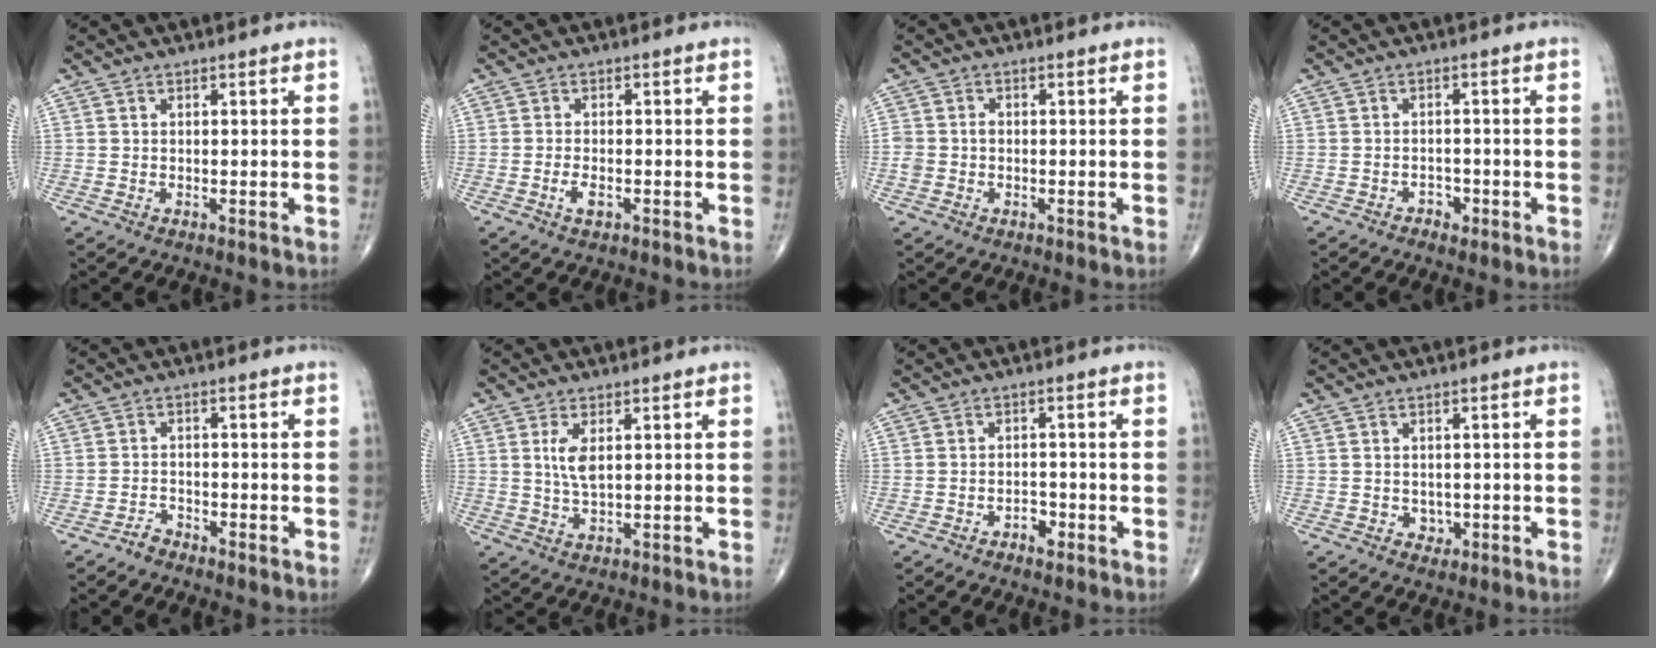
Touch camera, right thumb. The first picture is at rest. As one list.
[{"total": 2.4, "force": [-1.1, 1.0, 1.9], "torque": [-0.033, 0.003, -0.021]}, {"total": 2.8, "force": [-0.5, 2.4, 1.3], "torque": [-0.017, 0.011, -0.009]}, {"total": 1.9, "force": [-1.2, 1.3, 0.7], "torque": [0.003, 0.007, -0.021]}, {"total": 1.9, "force": [-1.8, 0.5, 0.2], "torque": [0.001, 0.005, -0.038]}, {"total": 4.3, "force": [1.1, 1.8, 3.8], "torque": [-0.075, -0.007, 0.025]}, {"total": 2.5, "force": [-1.5, 1.4, 1.4], "torque": [-0.009, 0.010, -0.026]}, {"total": 1.9, "force": [-0.5, 1.6, 0.8], "torque": [0.002, 0.003, -0.004]}]